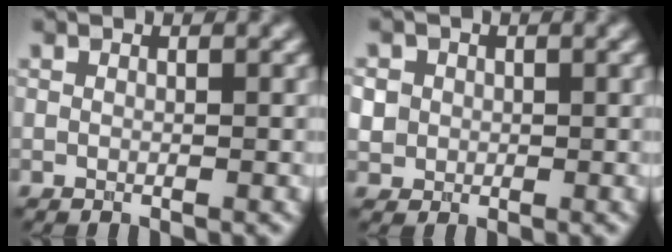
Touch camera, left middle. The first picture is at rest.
{"total": 2.5, "force": [0.3, 2.3, 0.7], "torque": [-0.010, 0.009, 0.011]}